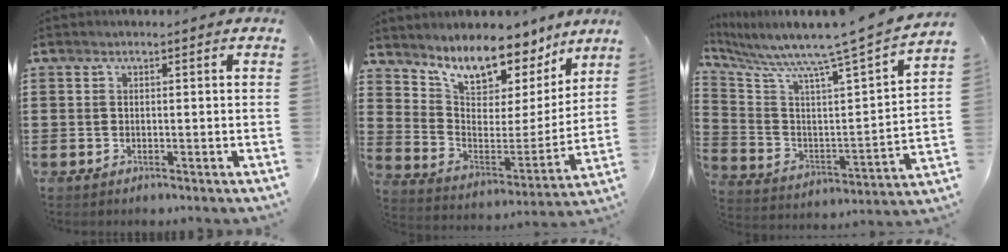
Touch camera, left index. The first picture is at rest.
{"total": 9.3, "force": [8.4, 2.9, 2.8], "torque": [-0.076, -0.069, 0.149]}
{"total": 7.2, "force": [6.4, -1.0, 3.1], "torque": [-0.093, -0.069, 0.094]}